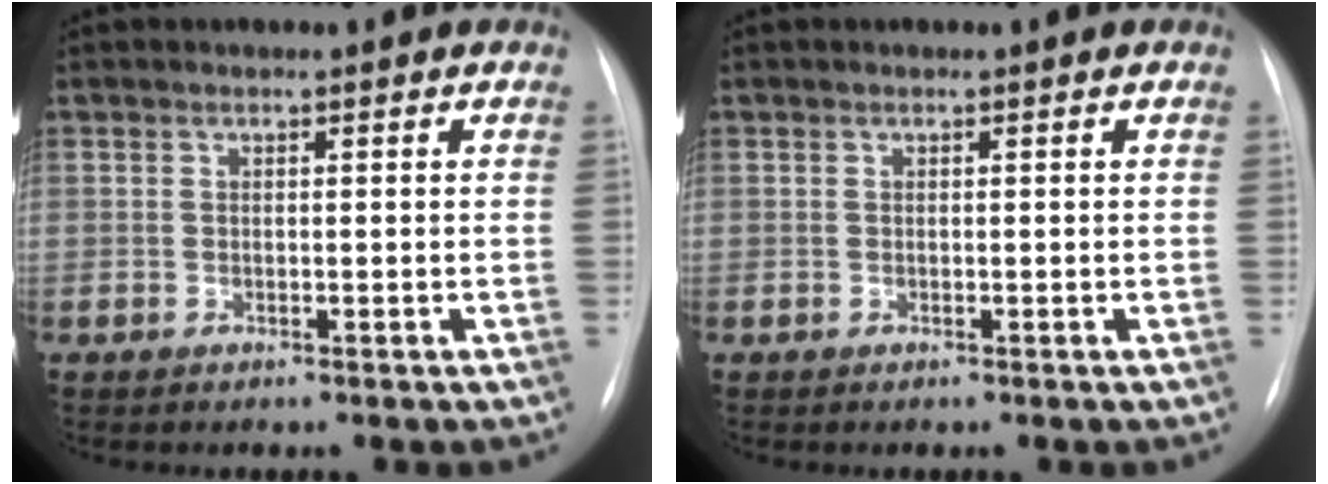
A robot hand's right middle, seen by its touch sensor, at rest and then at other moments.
{"total": 0.0}